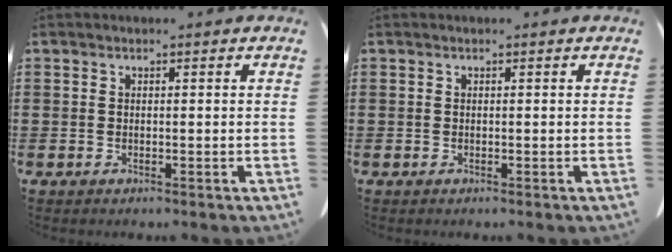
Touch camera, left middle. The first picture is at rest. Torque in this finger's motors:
{"motor_torque": [-0.02, 0.00, 0.00, -0.01]}